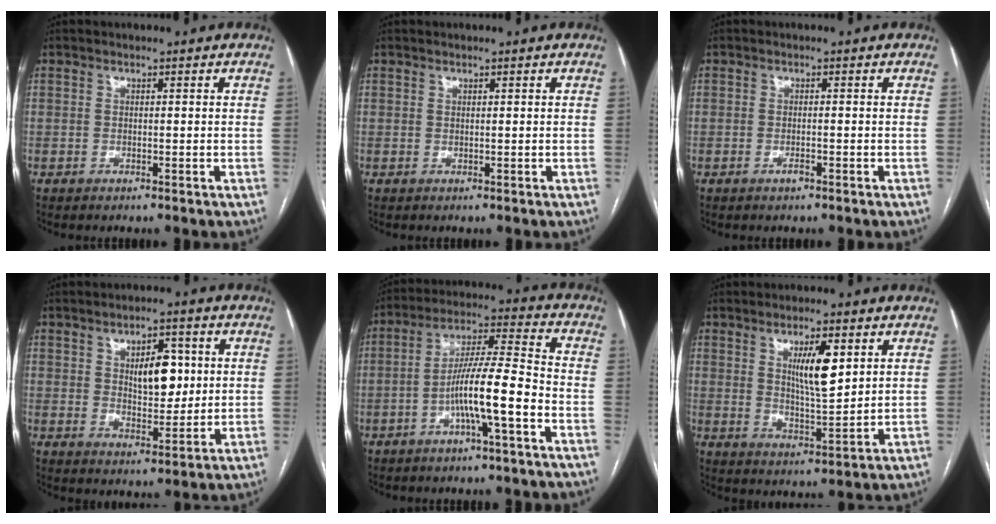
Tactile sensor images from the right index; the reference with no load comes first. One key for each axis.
{"total": 0.0}
{"total": 1.2, "fx": -0.7, "fy": 0.2, "fz": 0.9, "tx": -0.019, "ty": 0.000, "tz": -0.011}
{"total": 7.4, "fx": 1.7, "fy": 3.6, "fz": 6.2, "tx": -0.090, "ty": 0.006, "tz": 0.034}
{"total": 10.5, "fx": -4.0, "fy": 0.3, "fz": 9.7, "tx": -0.176, "ty": 0.017, "tz": -0.071}
{"total": 7.6, "fx": 2.8, "fy": 1.8, "fz": 6.8, "tx": -0.117, "ty": -0.005, "tz": 0.051}